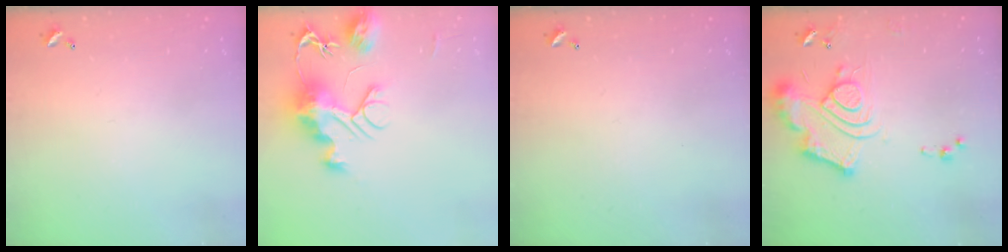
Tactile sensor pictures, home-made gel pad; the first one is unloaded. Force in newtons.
{"total": 13.2, "press": 13.2, "slide": 1.1}
{"total": 0.0}
{"total": 14.1, "press": 14.1, "slide": 1.3}